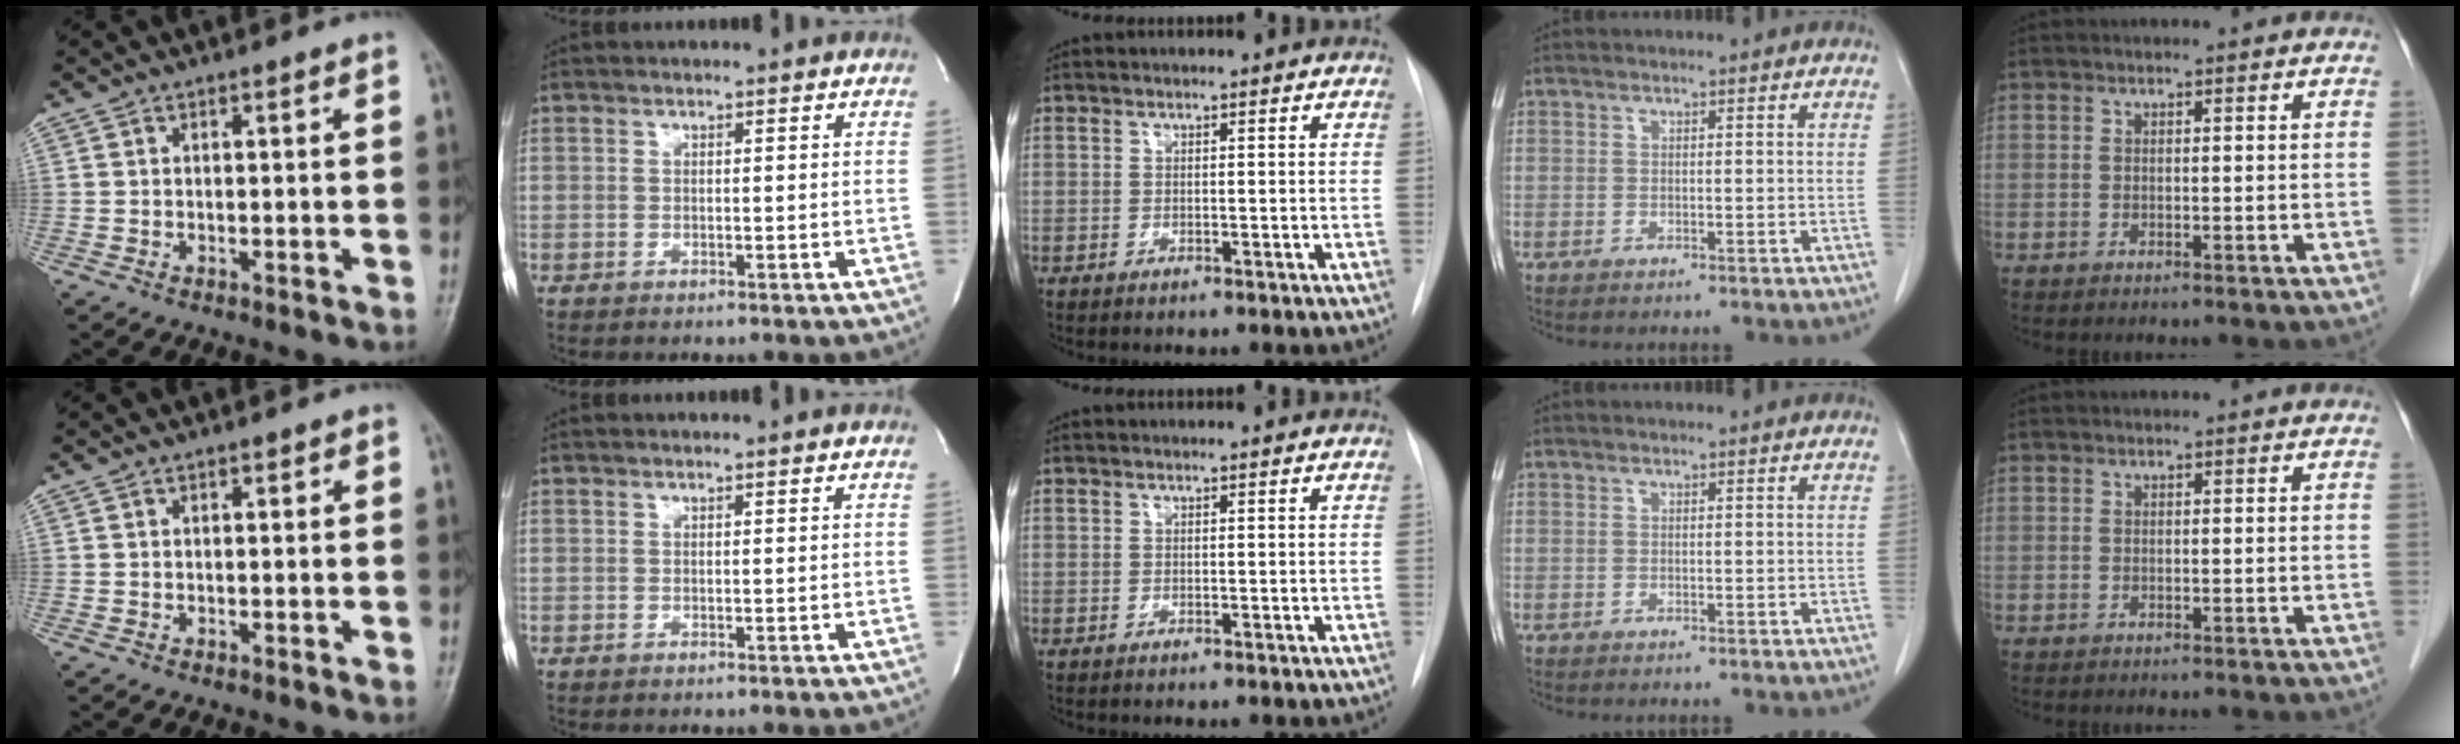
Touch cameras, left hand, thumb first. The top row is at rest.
{"index": {"total": 0.6, "force": [0.6, 0.0, 0.2], "torque": [-0.008, 0.002, 0.008]}}